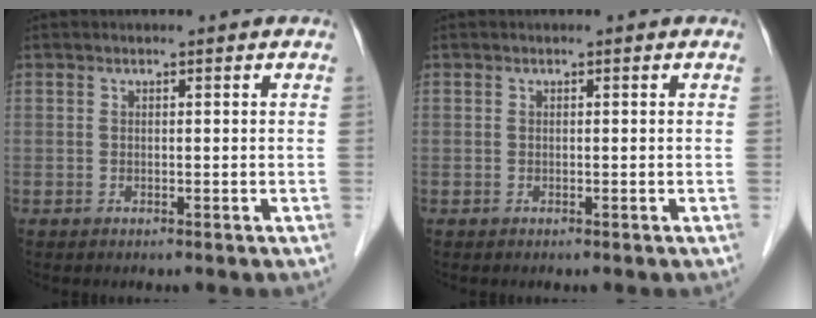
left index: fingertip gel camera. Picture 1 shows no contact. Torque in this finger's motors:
{"motor_torque": [0.00, 0.00, 0.00, 0.00]}